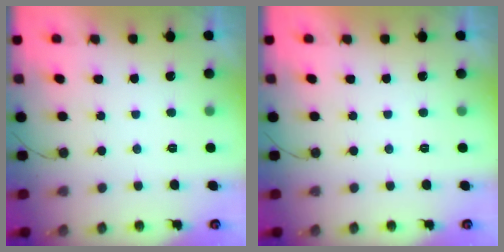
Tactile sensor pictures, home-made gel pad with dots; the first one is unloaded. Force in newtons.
{"total": 1.7, "press": 1.7, "slide": 0.1}